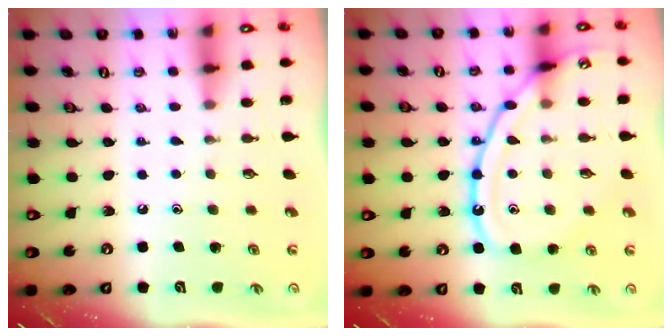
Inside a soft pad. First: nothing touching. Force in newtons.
{"total": 15.7, "press": 15.7, "slide": 1.2}